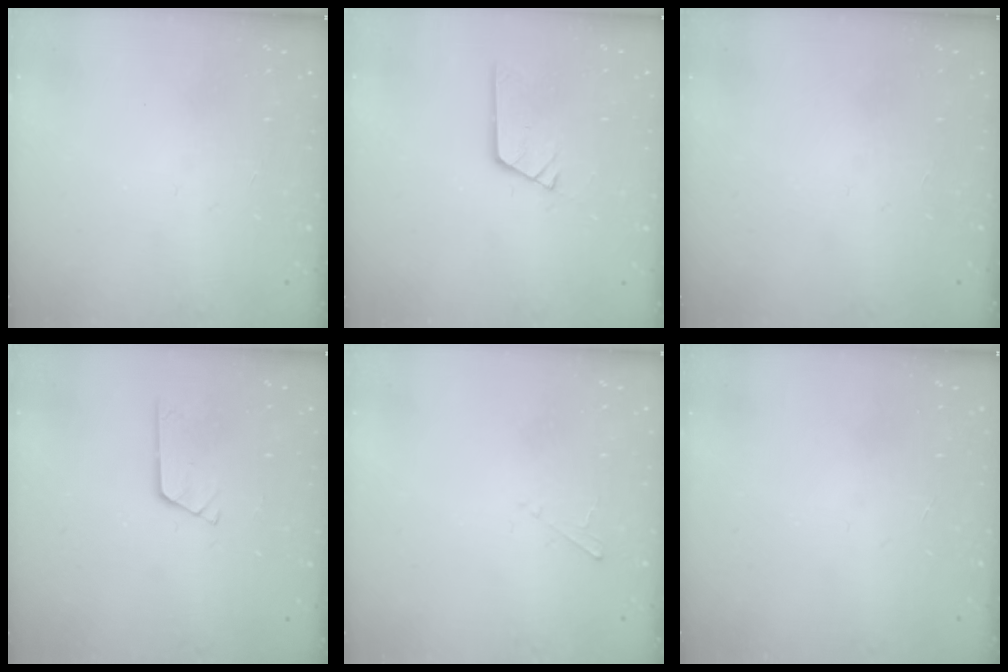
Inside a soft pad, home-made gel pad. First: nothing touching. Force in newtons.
{"total": 4.3, "press": 4.3, "slide": 0.5}
{"total": 0.0}
{"total": 2.6, "press": 2.6, "slide": 0.3}
{"total": 2.0, "press": 2.0, "slide": 0.2}
{"total": 0.0}